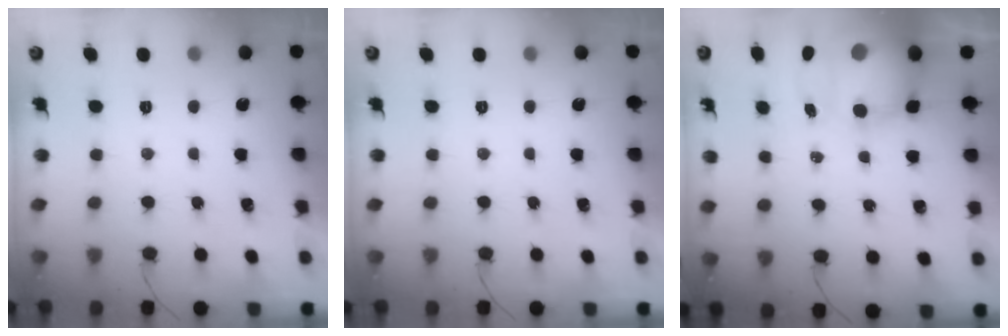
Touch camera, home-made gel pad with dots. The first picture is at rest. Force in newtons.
{"total": 0.0}
{"total": 12.0, "press": 11.7, "slide": 2.7}